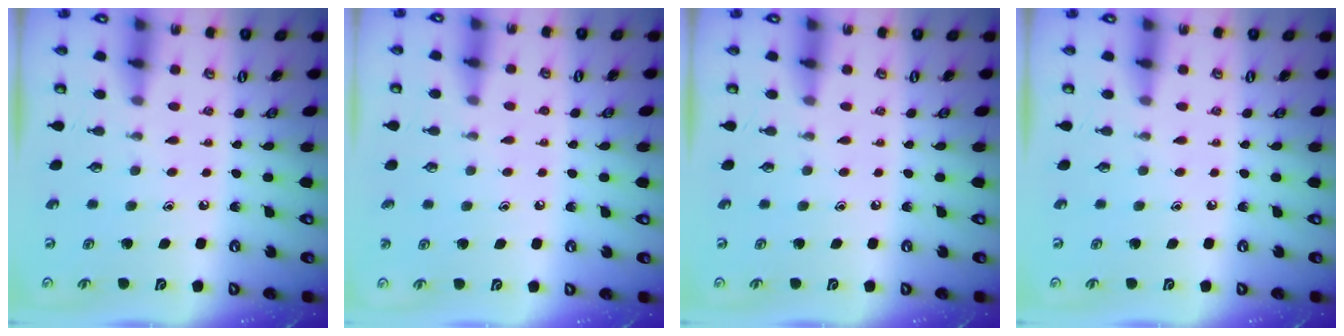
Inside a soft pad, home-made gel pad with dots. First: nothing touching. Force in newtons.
{"total": 2.7, "press": 2.6, "slide": 0.7}
{"total": 0.0}
{"total": 0.0}